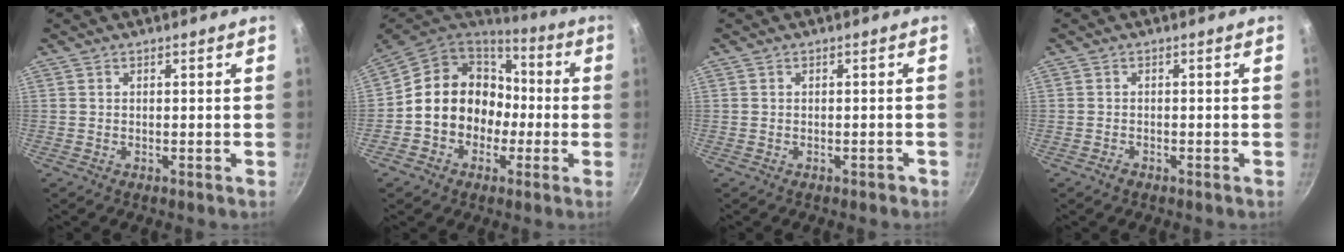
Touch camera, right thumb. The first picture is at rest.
{"total": 16.3, "force": [-1.5, 14.0, 8.1], "torque": [-0.100, 0.052, -0.027]}
{"total": 0.7, "force": [-0.5, 0.5, 0.3], "torque": [0.007, 0.013, 0.002]}
{"total": 1.1, "force": [-0.8, 0.6, 0.5], "torque": [-0.011, 0.007, -0.014]}